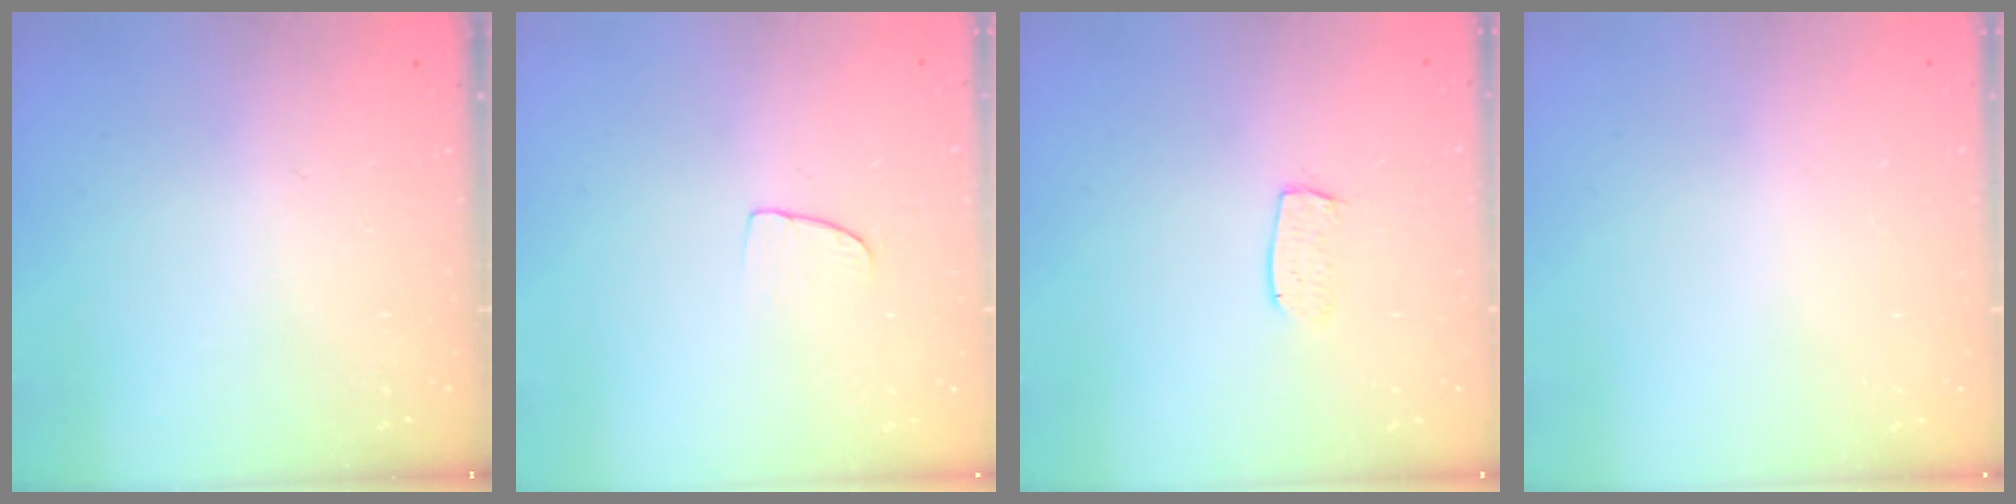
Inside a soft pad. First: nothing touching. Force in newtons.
{"total": 5.9, "press": 5.9, "slide": 0.4}
{"total": 5.5, "press": 5.5, "slide": 0.3}
{"total": 0.0}